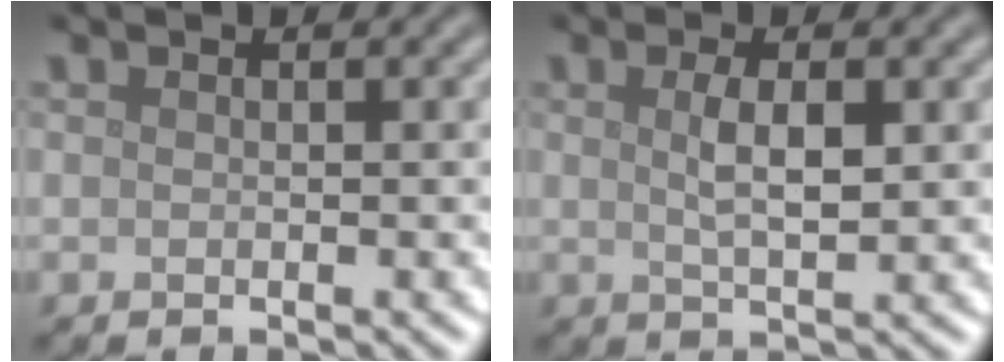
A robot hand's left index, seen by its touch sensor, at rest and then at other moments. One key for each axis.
{"total": 2.9, "fx": 0.6, "fy": 0.8, "fz": 2.7, "tx": -0.055, "ty": -0.002, "tz": 0.012}